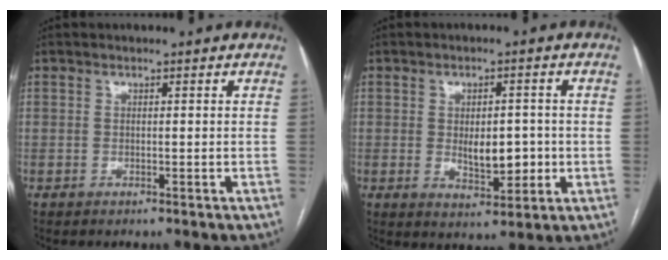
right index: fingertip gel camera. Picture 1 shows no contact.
{"total": 6.1, "force": [-0.5, 2.9, 5.4], "torque": [-0.080, -0.006, 0.002]}